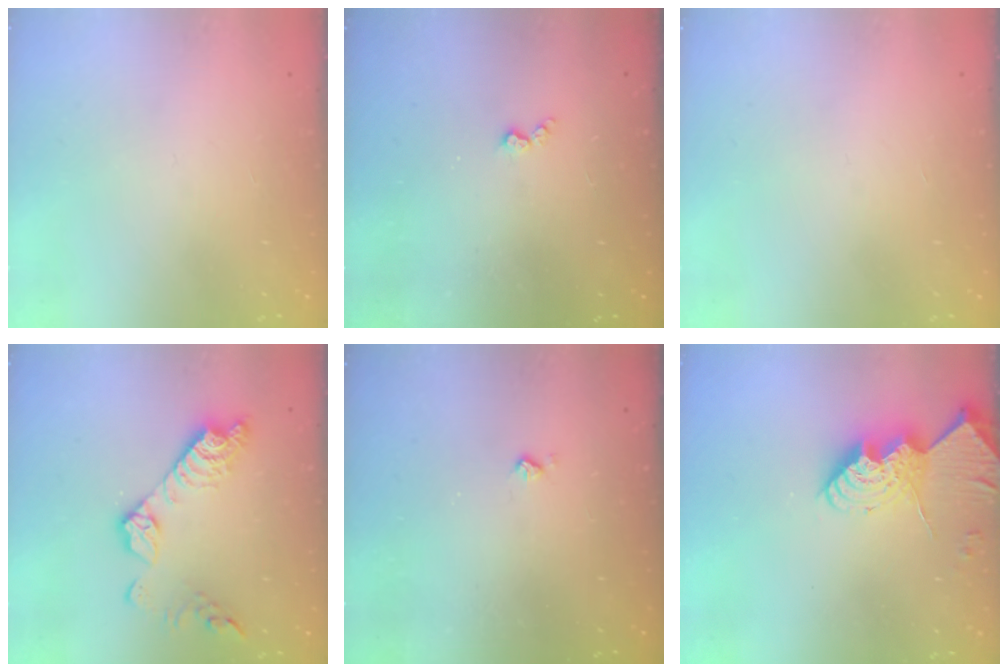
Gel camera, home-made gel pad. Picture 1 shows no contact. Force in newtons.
{"total": 2.9, "press": 2.9, "slide": 0.5}
{"total": 0.0}
{"total": 13.6, "press": 13.6, "slide": 0.7}
{"total": 2.2, "press": 2.2, "slide": 0.4}
{"total": 13.0, "press": 12.9, "slide": 0.9}